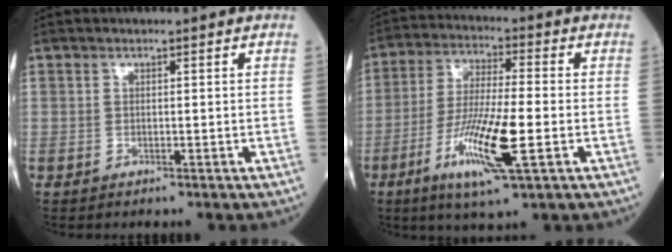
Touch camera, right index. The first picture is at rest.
{"total": 12.9, "force": [-4.2, 1.2, 12.1], "torque": [-0.237, -0.020, -0.078]}